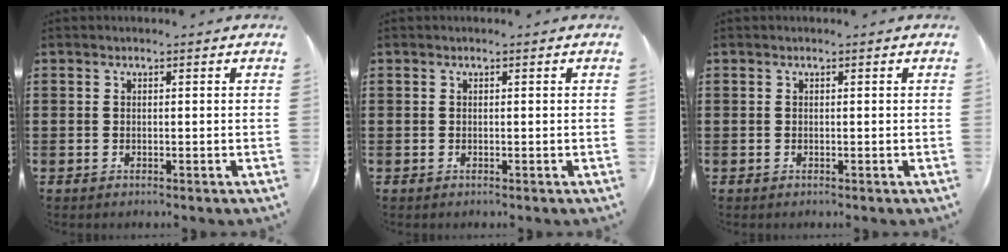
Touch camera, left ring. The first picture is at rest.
{"total": 0.0}
{"total": 0.0}